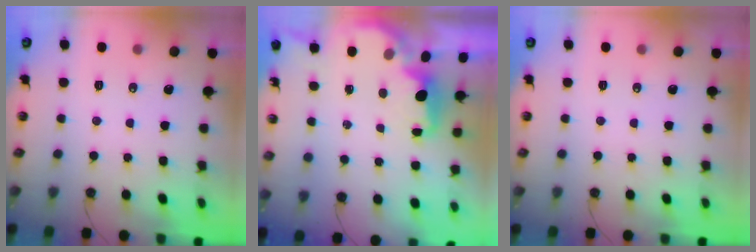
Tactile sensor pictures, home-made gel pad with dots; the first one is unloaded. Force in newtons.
{"total": 2.0, "press": 1.9, "slide": 0.7}
{"total": 0.0}